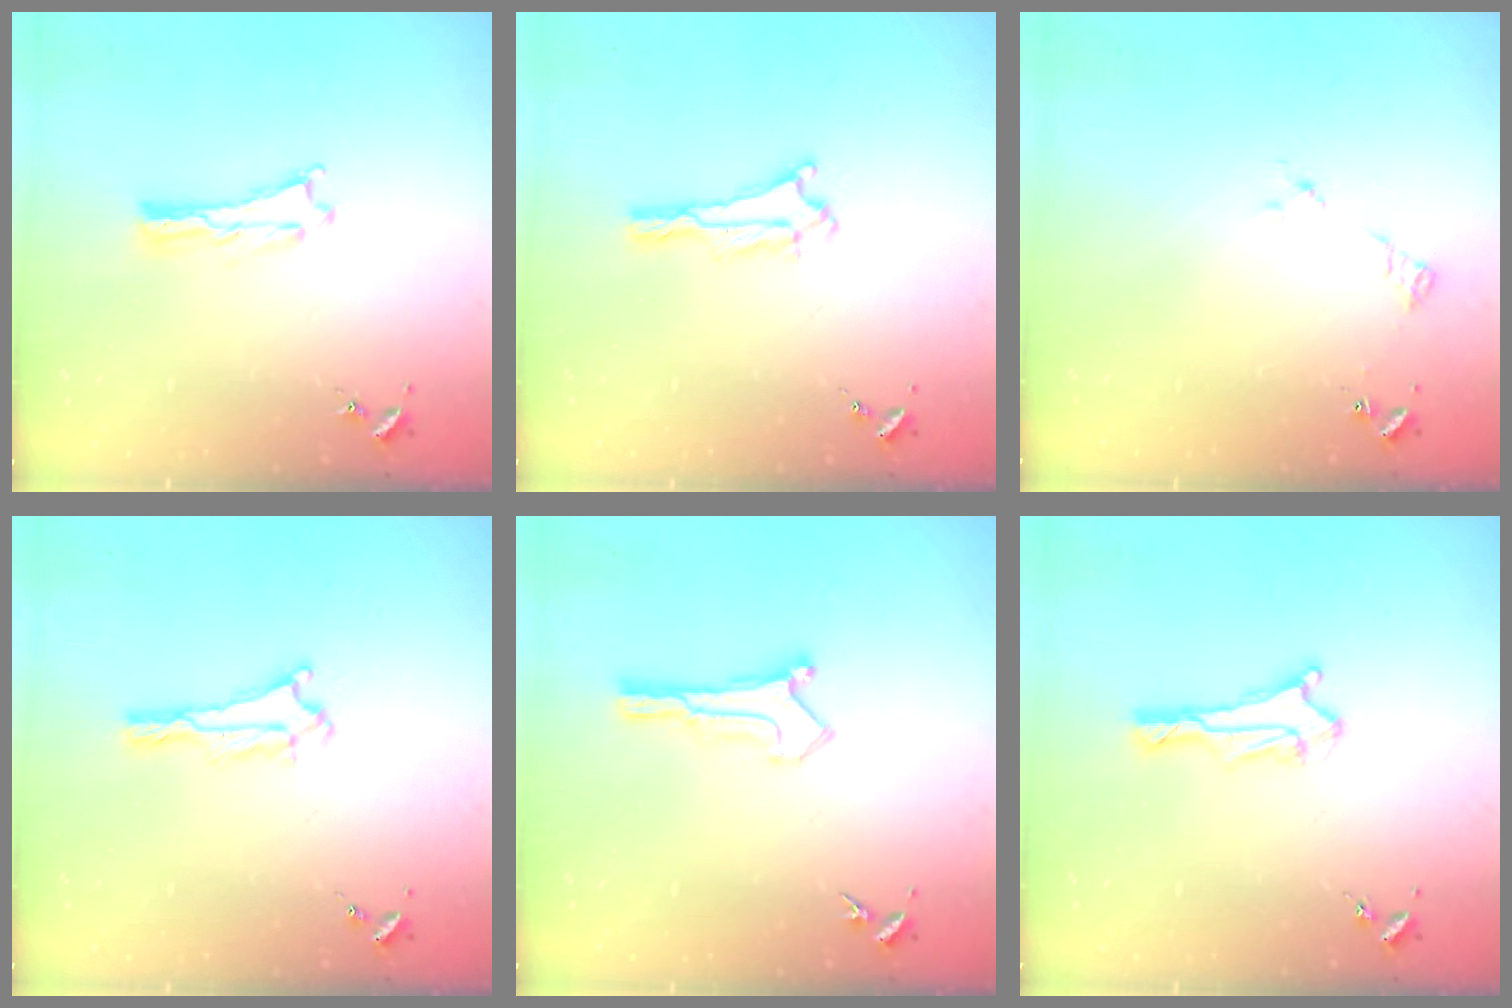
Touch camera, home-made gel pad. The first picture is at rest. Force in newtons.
{"total": 0.6, "press": 0.6, "slide": 0.1}
{"total": 2.5, "press": 2.5, "slide": 0.3}
{"total": 0.6, "press": 0.6, "slide": 0.1}
{"total": 0.6, "press": 0.6, "slide": 0.0}
{"total": 2.9, "press": 2.8, "slide": 0.7}